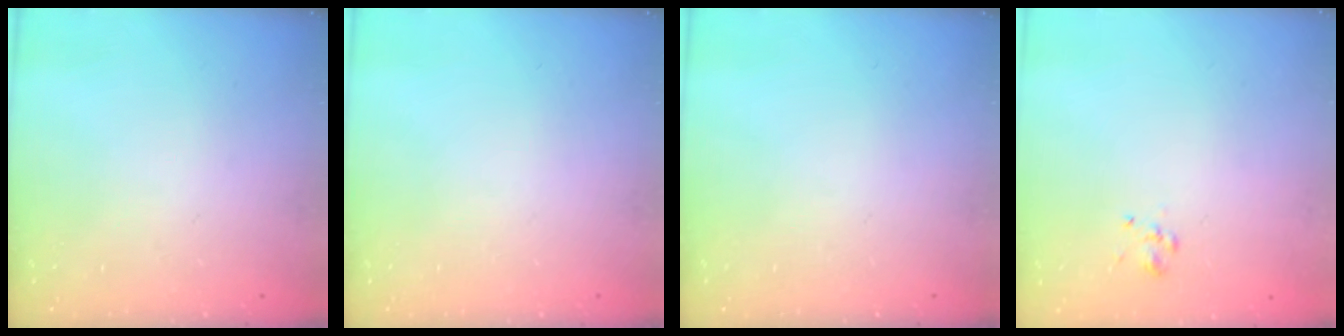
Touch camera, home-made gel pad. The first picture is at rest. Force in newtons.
{"total": 0.0}
{"total": 0.0}
{"total": 1.0, "press": 0.8, "slide": 0.6}